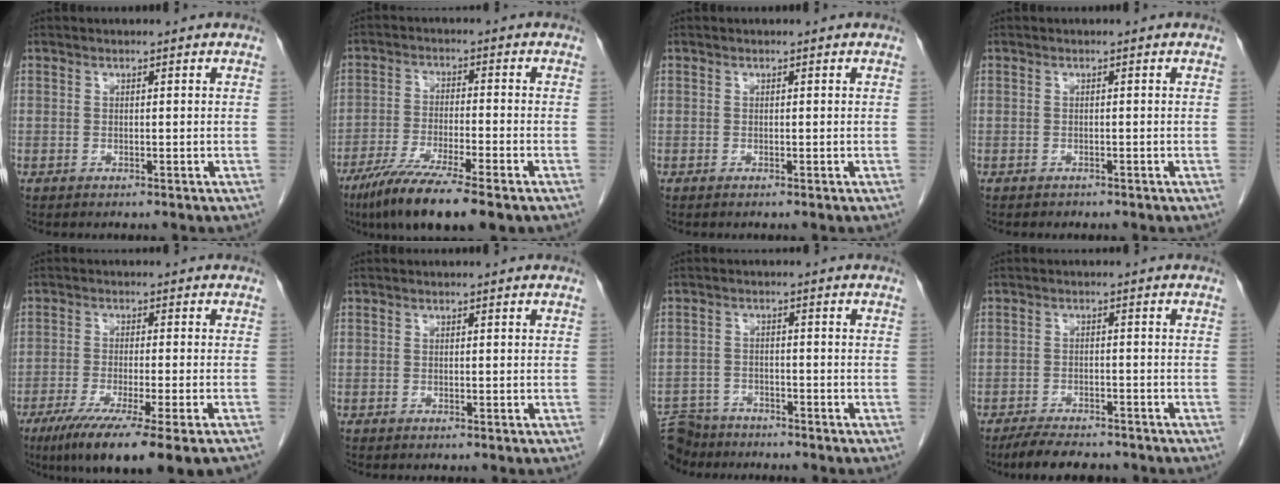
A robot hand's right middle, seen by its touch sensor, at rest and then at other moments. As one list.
[{"total": 11.6, "force": [-8.0, 0.8, 8.4], "torque": [-0.145, -0.031, -0.133]}, {"total": 0.0}, {"total": 0.9, "force": [-0.8, 0.4, 0.1], "torque": [-0.011, -0.001, -0.011]}, {"total": 13.8, "force": [-9.6, -0.1, 9.9], "torque": [-0.142, -0.041, -0.147]}, {"total": 0.0}, {"total": 8.4, "force": [-7.6, 3.3, 0.8], "torque": [-0.020, 0.005, -0.128]}, {"total": 7.9, "force": [-6.9, 2.1, 3.2], "torque": [-0.052, -0.012, -0.106]}]